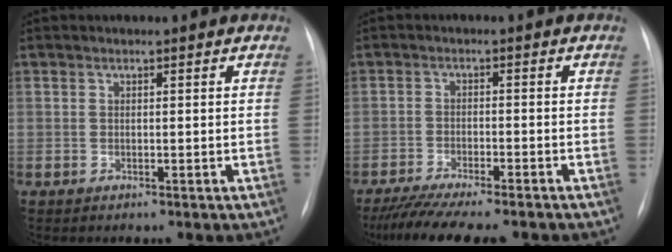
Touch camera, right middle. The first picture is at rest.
{"total": 12.4, "force": [-10.7, 1.3, 6.2], "torque": [-0.095, -0.019, -0.160]}